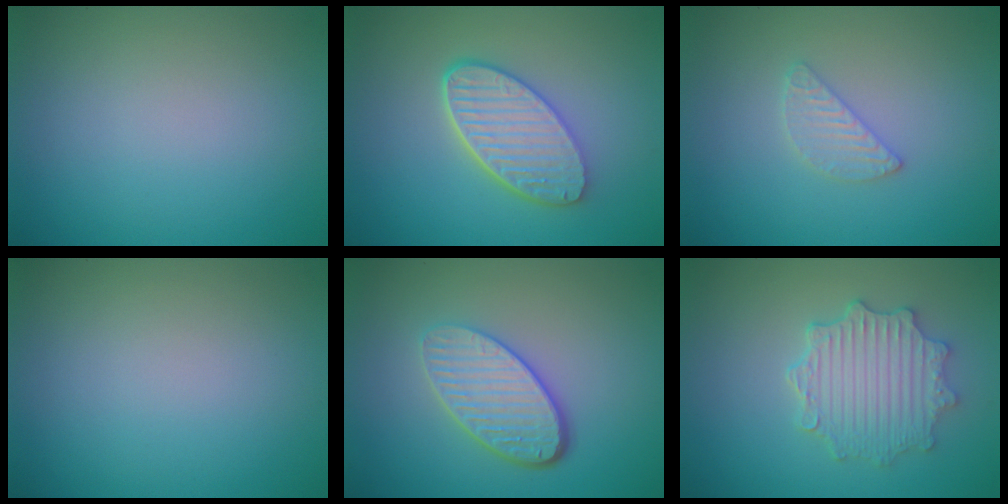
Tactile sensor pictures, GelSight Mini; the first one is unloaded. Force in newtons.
{"total": 5.7, "press": 4.4, "slide": 3.6}
{"total": 1.9, "press": 1.8, "slide": 0.2}
{"total": 0.0}
{"total": 4.9, "press": 3.7, "slide": 3.2}
{"total": 4.8, "press": 4.0, "slide": 2.7}